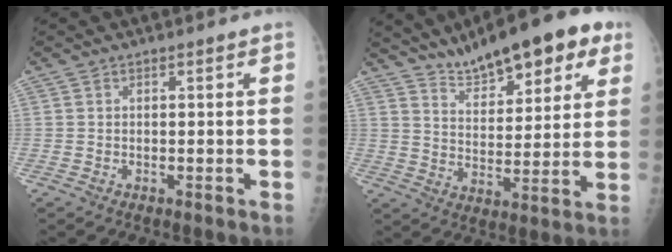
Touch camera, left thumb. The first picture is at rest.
{"total": 16.1, "force": [10.7, 5.9, 10.5], "torque": [-0.115, -0.039, 0.168]}